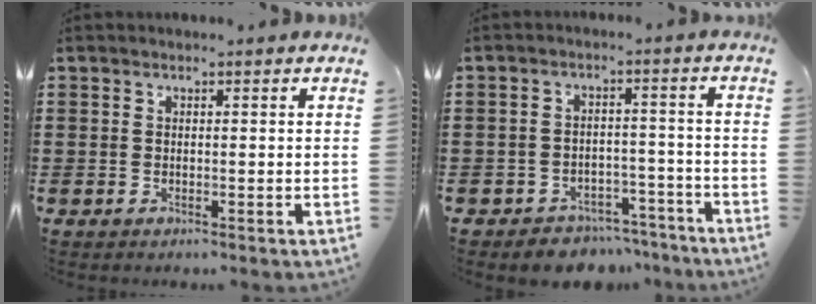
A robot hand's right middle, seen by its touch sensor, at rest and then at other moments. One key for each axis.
{"total": 4.1, "fx": -4.0, "fy": 1.0, "fz": 0.1, "tx": -0.006, "ty": 0.008, "tz": -0.085}